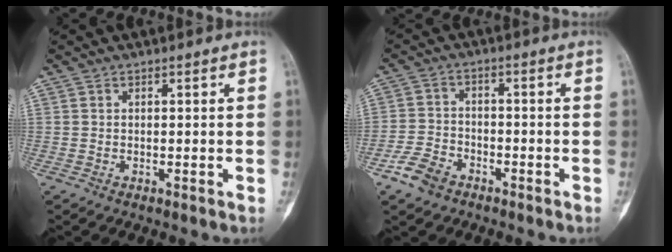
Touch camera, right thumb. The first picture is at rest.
{"total": 6.1, "force": [-4.0, 3.8, 2.7], "torque": [-0.049, 0.023, -0.075]}